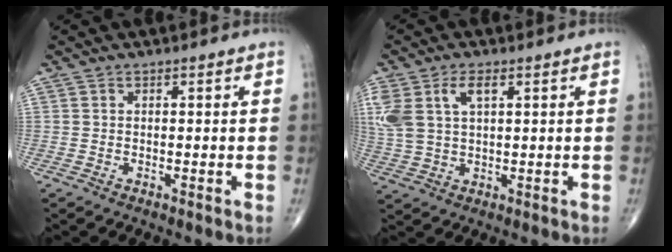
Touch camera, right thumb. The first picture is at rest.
{"total": 9.6, "force": [3.4, 5.2, 7.4], "torque": [-0.178, 0.011, 0.074]}